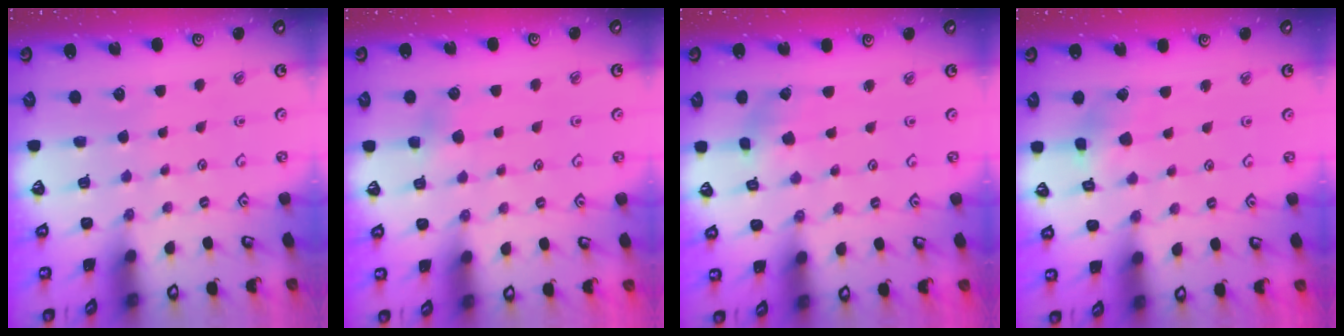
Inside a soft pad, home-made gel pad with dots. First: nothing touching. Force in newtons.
{"total": 3.7, "press": 3.7, "slide": 0.6}
{"total": 1.4, "press": 1.4, "slide": 0.1}
{"total": 2.8, "press": 2.8, "slide": 0.3}